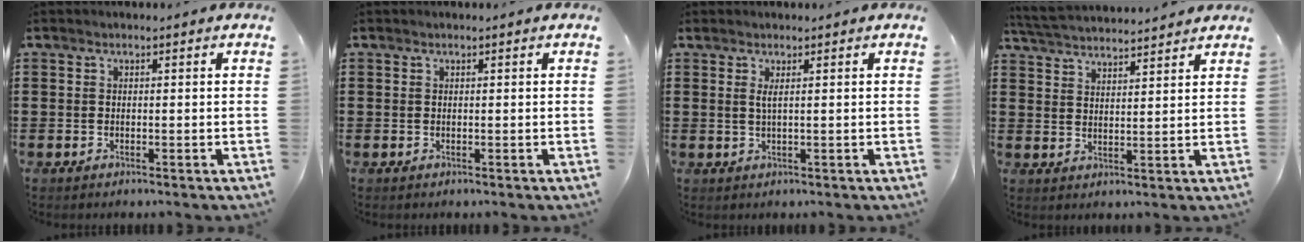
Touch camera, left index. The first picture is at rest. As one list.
[{"total": 0.0}, {"total": 1.5, "force": [0.5, 0.0, 1.4], "torque": [-0.036, -0.004, 0.006]}, {"total": 4.3, "force": [4.2, -0.1, 0.7], "torque": [-0.029, -0.021, 0.074]}]